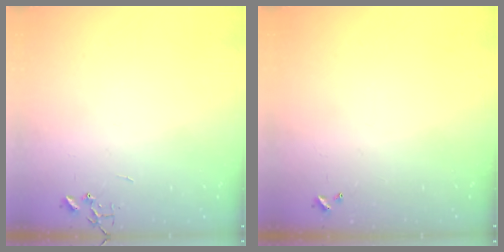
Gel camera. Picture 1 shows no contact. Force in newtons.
{"total": 0.0}